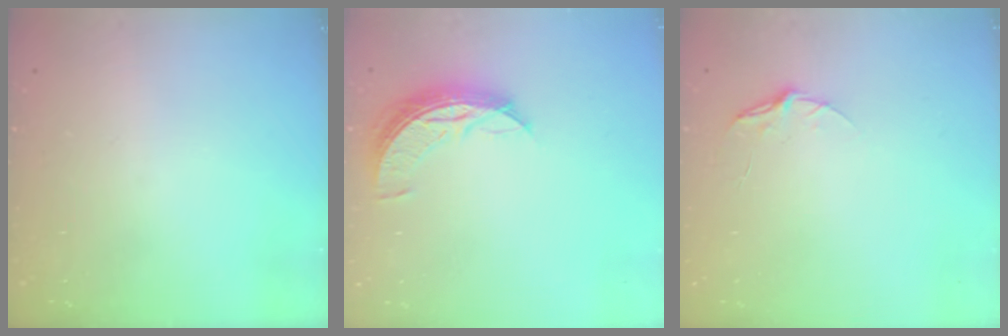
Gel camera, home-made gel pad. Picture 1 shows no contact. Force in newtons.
{"total": 8.2, "press": 8.1, "slide": 0.3}
{"total": 5.3, "press": 5.2, "slide": 0.6}